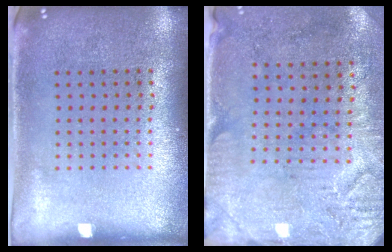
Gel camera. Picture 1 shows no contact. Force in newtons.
{"total": 3.2, "press": 2.6, "slide": 1.8}